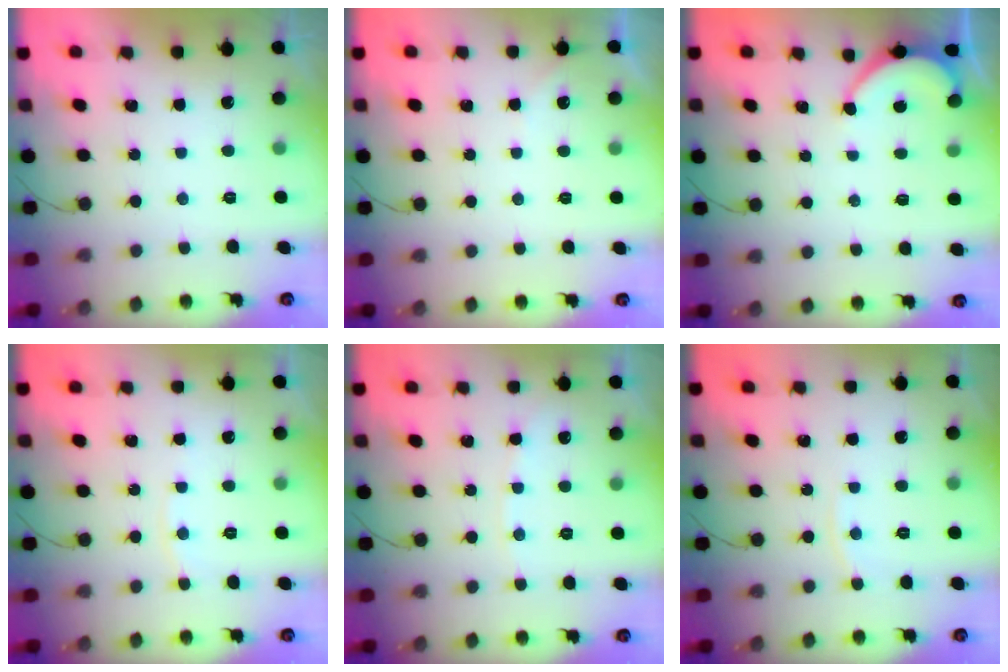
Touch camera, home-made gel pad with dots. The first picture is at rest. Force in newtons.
{"total": 2.2, "press": 2.2, "slide": 0.3}
{"total": 4.1, "press": 4.0, "slide": 0.6}
{"total": 2.5, "press": 2.5, "slide": 0.2}
{"total": 4.5, "press": 4.5, "slide": 0.6}
{"total": 2.9, "press": 2.9, "slide": 0.1}